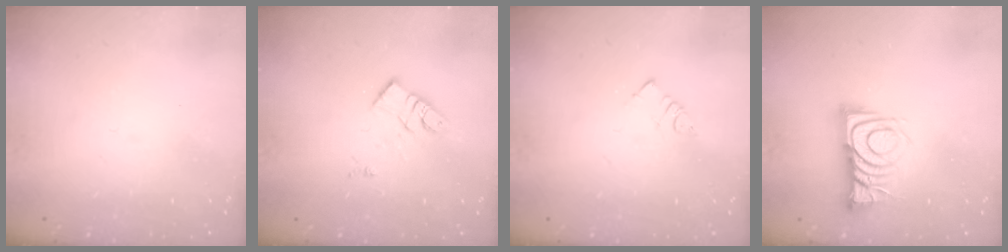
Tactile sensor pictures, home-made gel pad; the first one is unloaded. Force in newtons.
{"total": 10.7, "press": 10.7, "slide": 0.7}
{"total": 2.5, "press": 2.5, "slide": 0.1}
{"total": 9.9, "press": 9.9, "slide": 0.4}